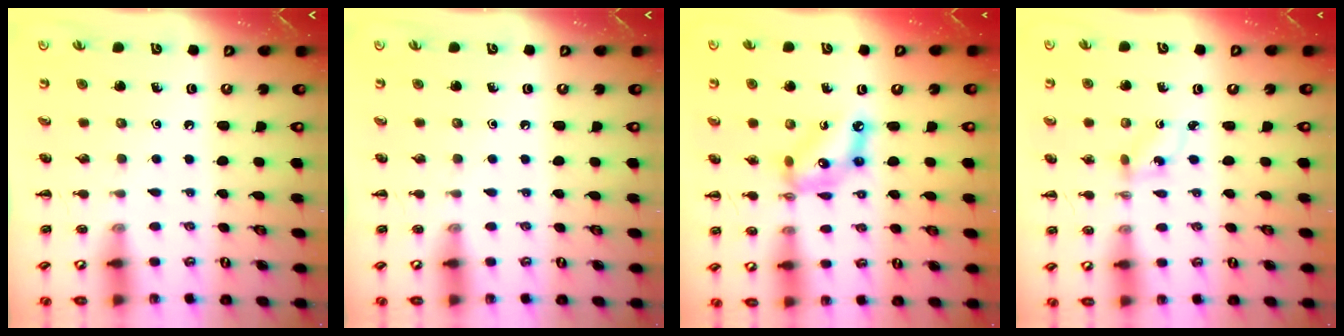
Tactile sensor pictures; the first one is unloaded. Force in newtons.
{"total": 0.0}
{"total": 11.1, "press": 10.7, "slide": 2.8}
{"total": 1.2, "press": 1.1, "slide": 0.6}